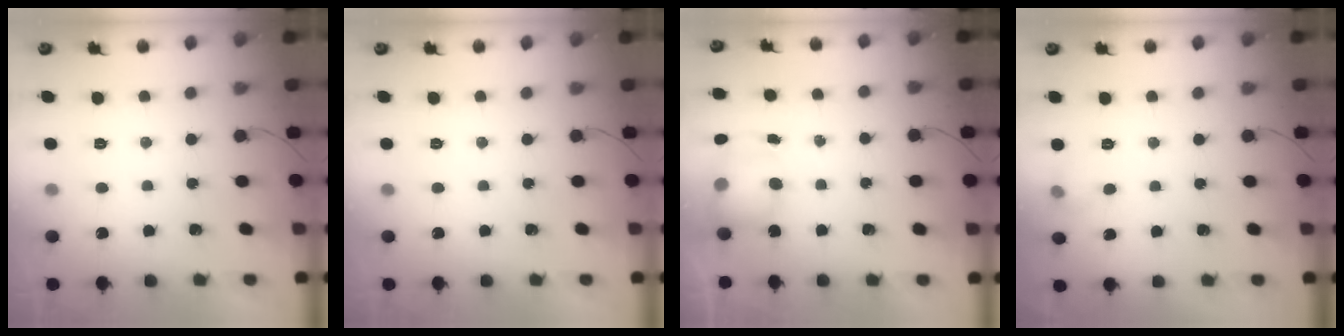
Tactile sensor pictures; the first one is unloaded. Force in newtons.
{"total": 0.0}
{"total": 6.9, "press": 6.9, "slide": 0.5}
{"total": 4.9, "press": 4.6, "slide": 1.8}